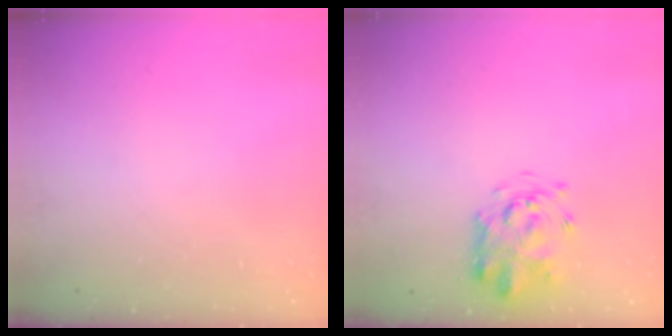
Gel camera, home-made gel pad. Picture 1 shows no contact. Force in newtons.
{"total": 4.1, "press": 4.0, "slide": 1.0}